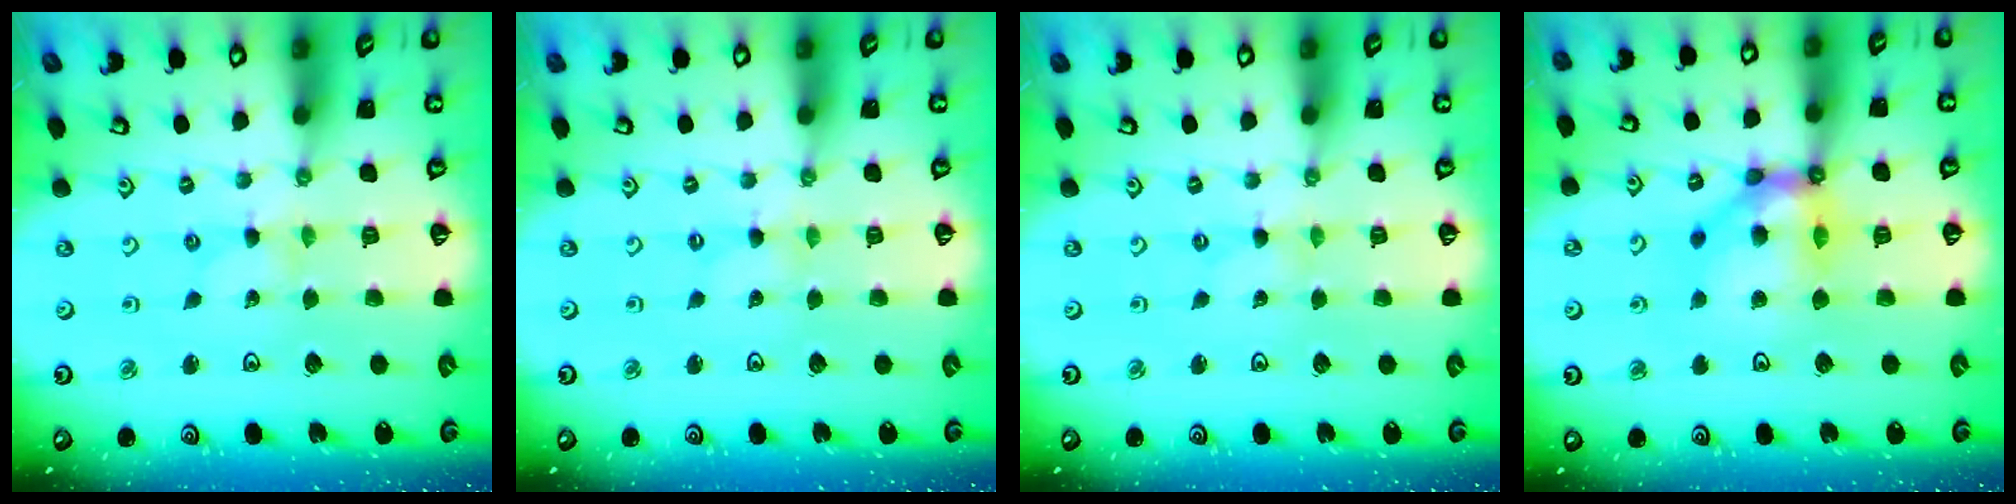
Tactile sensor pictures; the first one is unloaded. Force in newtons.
{"total": 0.6, "press": 0.6, "slide": 0.1}
{"total": 0.0}
{"total": 12.3, "press": 12.3, "slide": 1.2}